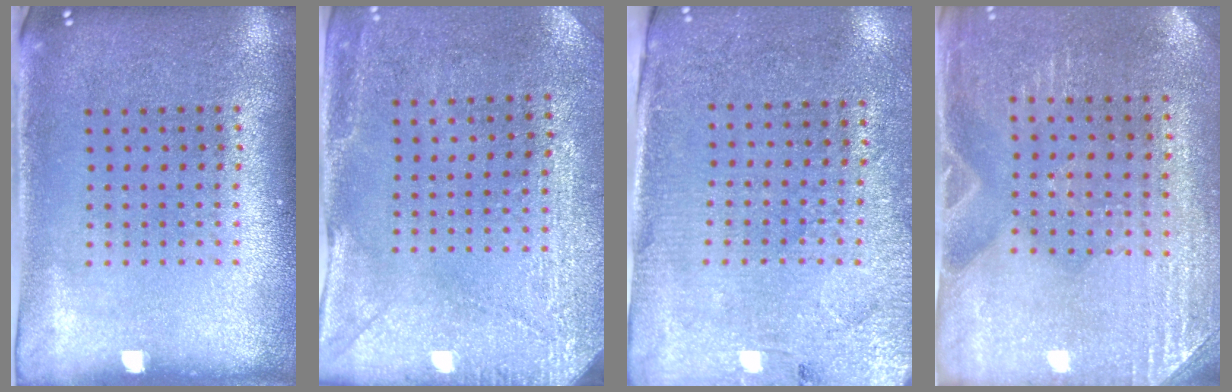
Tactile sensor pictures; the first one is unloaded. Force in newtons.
{"total": 2.9, "press": 2.6, "slide": 1.3}
{"total": 2.8, "press": 2.6, "slide": 1.2}
{"total": 3.0, "press": 2.8, "slide": 1.0}